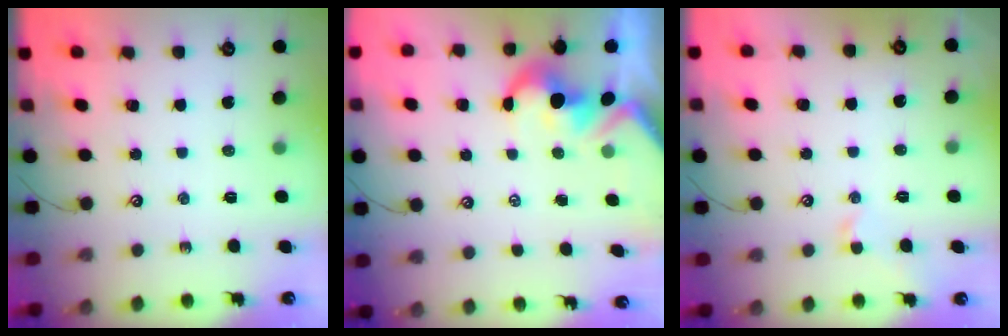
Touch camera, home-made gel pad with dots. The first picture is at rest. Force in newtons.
{"total": 2.4, "press": 2.1, "slide": 1.1}
{"total": 0.0}